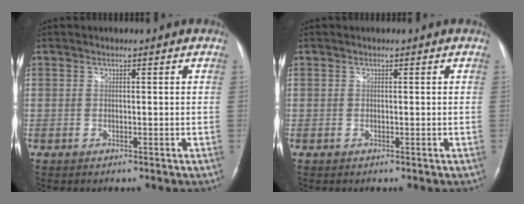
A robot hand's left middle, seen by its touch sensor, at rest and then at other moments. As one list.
[{"total": 0.0}]